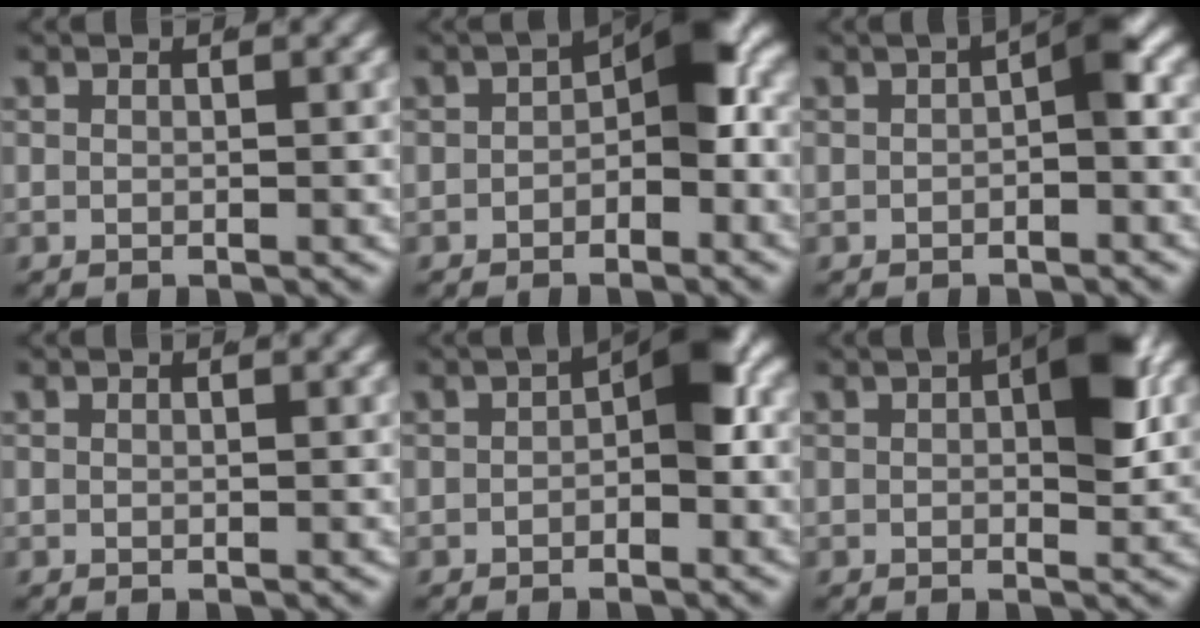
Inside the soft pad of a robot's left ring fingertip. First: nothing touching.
{"total": 4.7, "force": [-0.5, 2.0, 4.2], "torque": [-0.052, -0.004, -0.006]}
{"total": 2.3, "force": [-0.2, 0.5, 2.2], "torque": [-0.035, -0.003, 0.001]}
{"total": 0.0}
{"total": 3.8, "force": [-0.3, 1.5, 3.5], "torque": [-0.045, -0.004, -0.002]}
{"total": 4.5, "force": [0.6, 1.8, 4.1], "torque": [-0.055, 0.000, 0.005]}